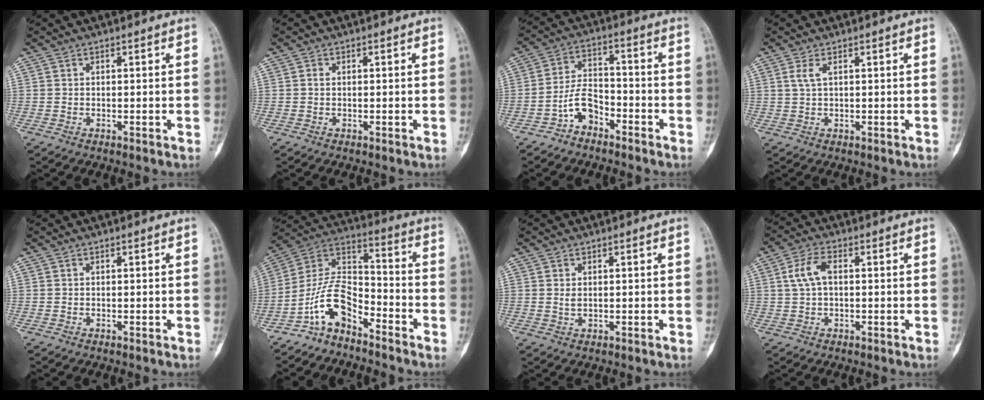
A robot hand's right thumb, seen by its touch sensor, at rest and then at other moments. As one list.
[{"total": 0.7, "force": [0.0, 0.5, 0.4], "torque": [-0.005, 0.002, 0.000]}, {"total": 6.8, "force": [-4.2, 4.1, 3.5], "torque": [-0.057, 0.043, -0.084]}, {"total": 2.0, "force": [0.8, 0.7, 1.7], "torque": [-0.045, 0.006, 0.022]}, {"total": 0.0}, {"total": 11.3, "force": [-7.3, 5.6, 6.5], "torque": [-0.120, 0.087, -0.151]}, {"total": 0.8, "force": [0.2, 0.4, 0.6], "torque": [-0.015, 0.000, 0.008]}, {"total": 5.0, "force": [0.7, 2.7, 4.1], "torque": [-0.095, 0.014, 0.012]}]